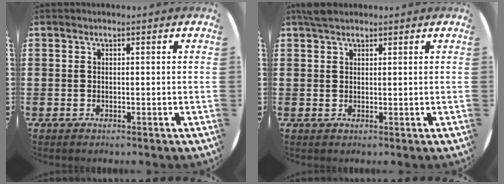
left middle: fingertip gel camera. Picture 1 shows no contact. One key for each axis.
{"total": 2.0, "fx": 1.7, "fy": 0.8, "fz": 0.6, "tx": -0.007, "ty": 0.003, "tz": 0.031}